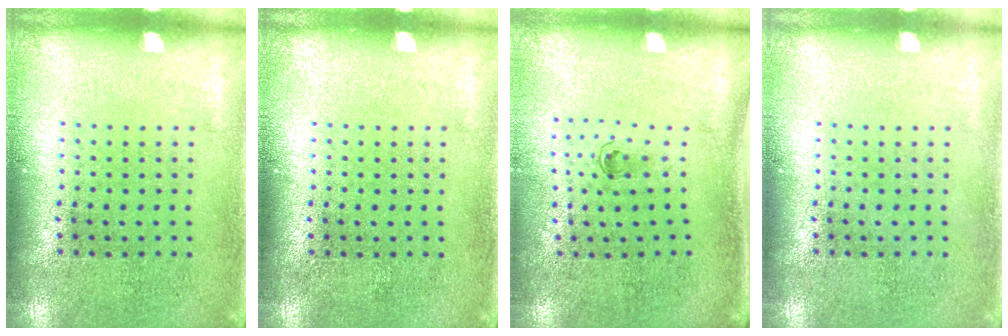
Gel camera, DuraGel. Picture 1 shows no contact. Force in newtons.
{"total": 0.0}
{"total": 0.6, "press": 0.3, "slide": 0.5}
{"total": 0.0}